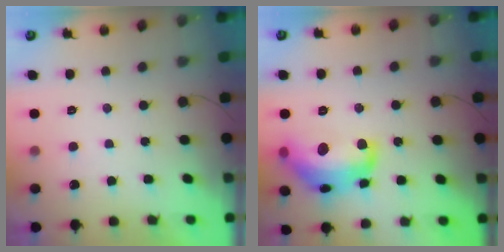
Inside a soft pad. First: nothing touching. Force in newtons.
{"total": 17.8, "press": 17.8, "slide": 0.9}